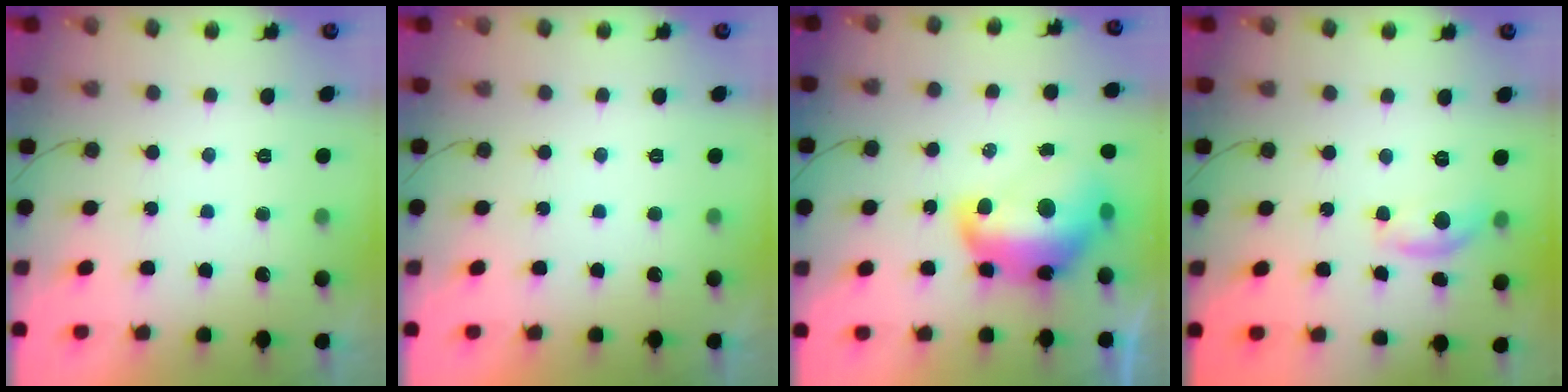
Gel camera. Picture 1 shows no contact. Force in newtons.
{"total": 0.0}
{"total": 17.6, "press": 17.6, "slide": 1.5}
{"total": 7.6, "press": 7.6, "slide": 0.6}